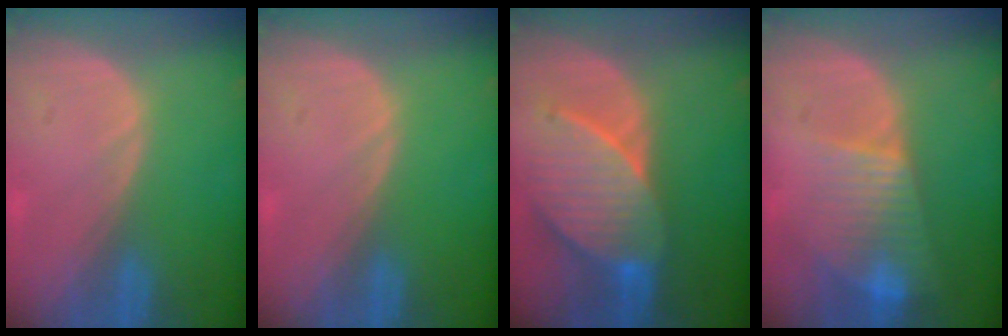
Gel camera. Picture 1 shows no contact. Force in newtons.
{"total": 0.0}
{"total": 8.9, "press": 8.7, "slide": 2.0}
{"total": 8.0, "press": 6.8, "slide": 4.2}